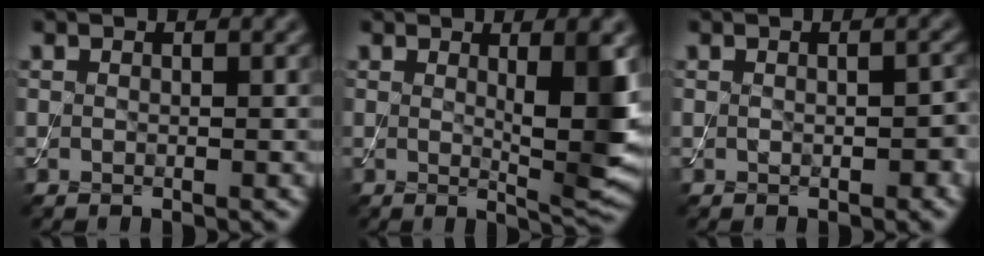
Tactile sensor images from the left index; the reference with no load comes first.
{"total": 5.2, "force": [0.9, 0.9, 5.0], "torque": [-0.067, -0.013, 0.018]}
{"total": 1.9, "force": [-0.3, 1.1, 1.5], "torque": [-0.023, -0.002, -0.002]}